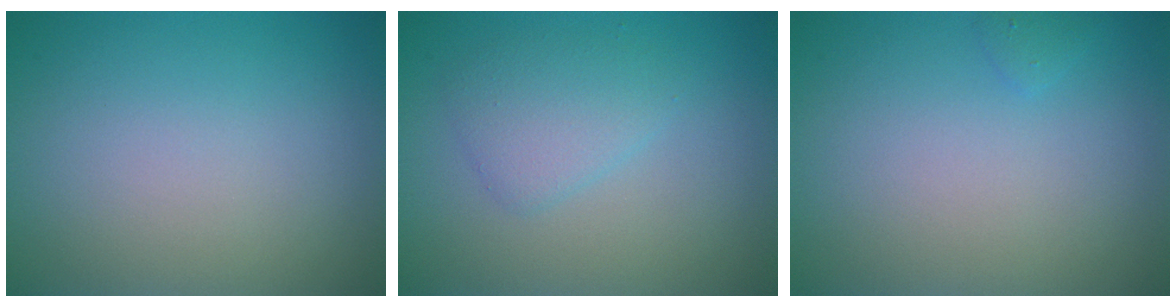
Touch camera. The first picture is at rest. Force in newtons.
{"total": 2.4, "press": 2.4, "slide": 0.1}
{"total": 0.6, "press": 0.6, "slide": 0.0}